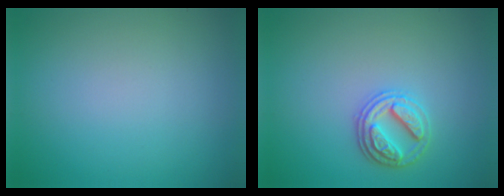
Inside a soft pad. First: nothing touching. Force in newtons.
{"total": 2.9, "press": 2.8, "slide": 0.7}